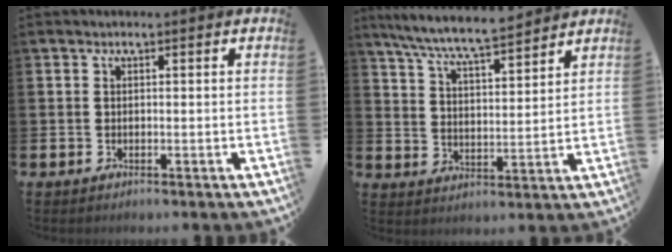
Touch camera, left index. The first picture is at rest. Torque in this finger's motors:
{"motor_torque": [0.98, -1.16, 0.75, 0.21]}